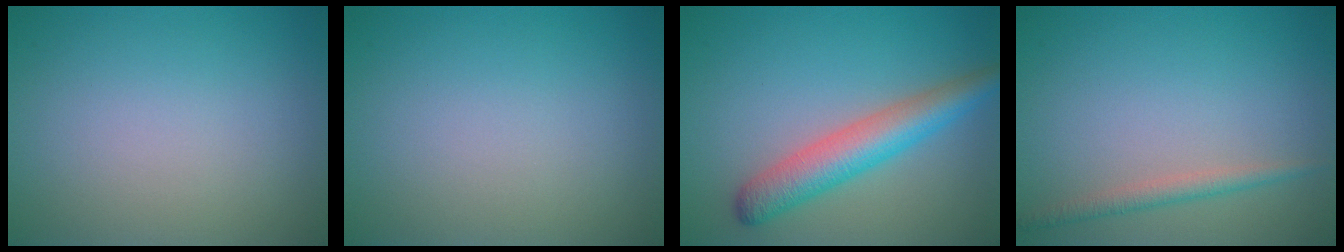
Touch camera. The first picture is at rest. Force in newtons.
{"total": 0.0}
{"total": 5.0, "press": 5.0, "slide": 0.1}
{"total": 1.7, "press": 1.7, "slide": 0.1}